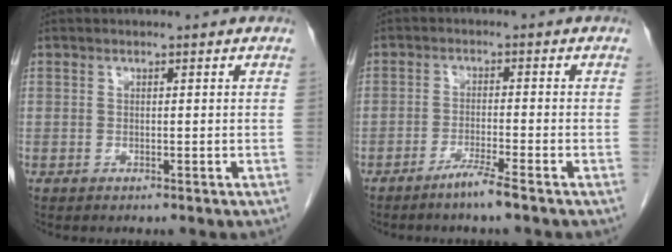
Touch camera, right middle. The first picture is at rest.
{"total": 3.2, "force": [-2.4, -0.6, 2.0], "torque": [-0.042, -0.006, -0.048]}